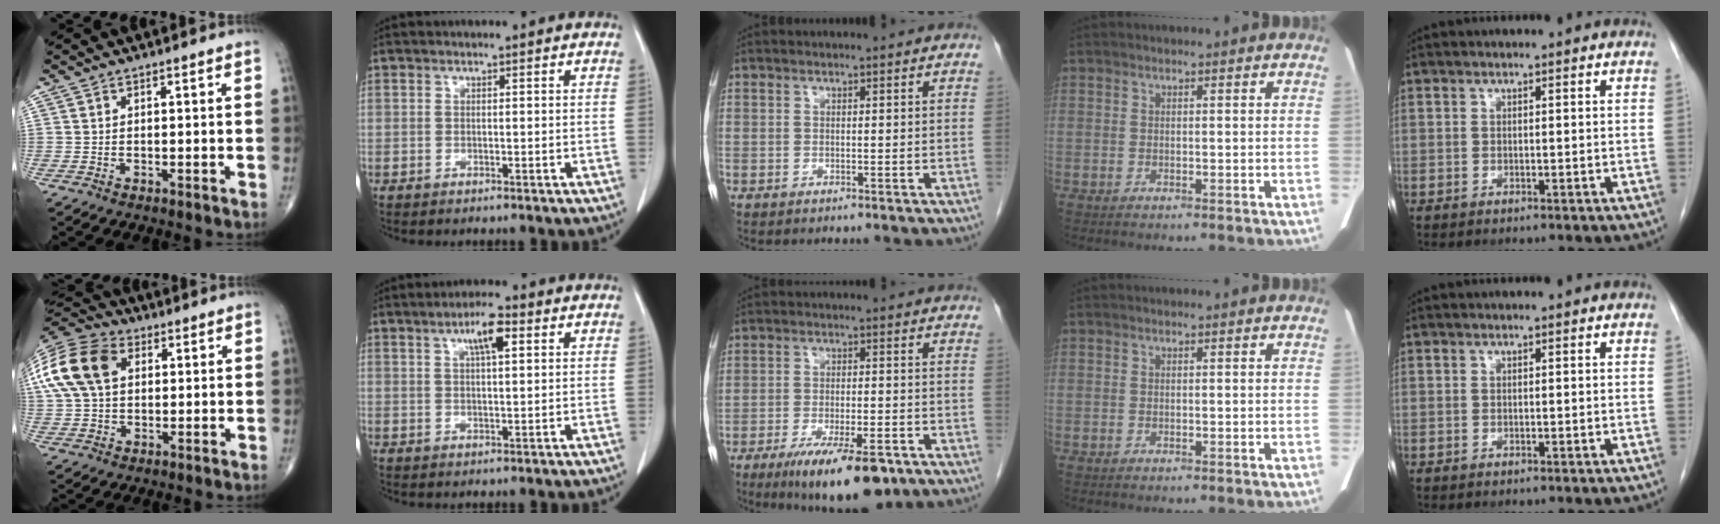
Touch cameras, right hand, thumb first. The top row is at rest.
{"thumb": {"total": 20.1, "force": [5.7, 14.0, 13.2], "torque": [-0.306, 0.041, 0.103]}, "index": {"total": 5.1, "force": [2.2, 1.0, 4.5], "torque": [-0.081, 0.008, 0.039]}, "middle": {"total": 12.3, "force": [-7.9, 3.0, 8.9], "torque": [-0.132, -0.017, -0.120]}}